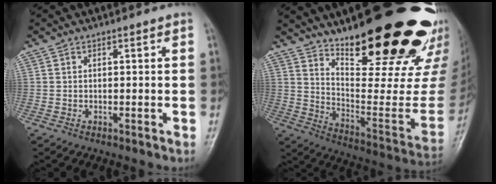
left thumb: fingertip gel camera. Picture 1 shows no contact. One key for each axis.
{"total": 30.2, "fx": 20.1, "fy": 8.7, "fz": 20.9, "tx": -0.262, "ty": -0.107, "tz": 0.303}